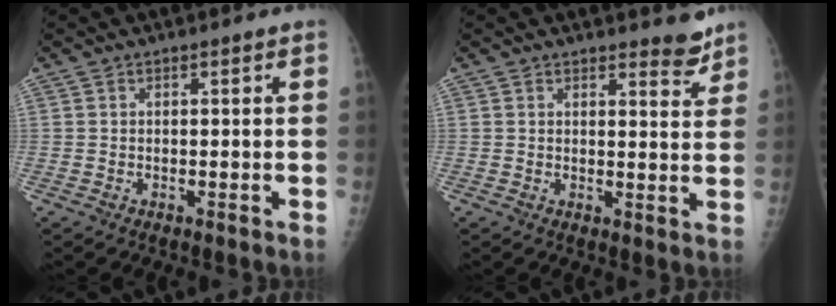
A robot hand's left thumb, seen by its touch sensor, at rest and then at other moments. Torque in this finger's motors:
{"motor_torque": [3.33, 1.68, 0.51, -0.17, 0.02]}